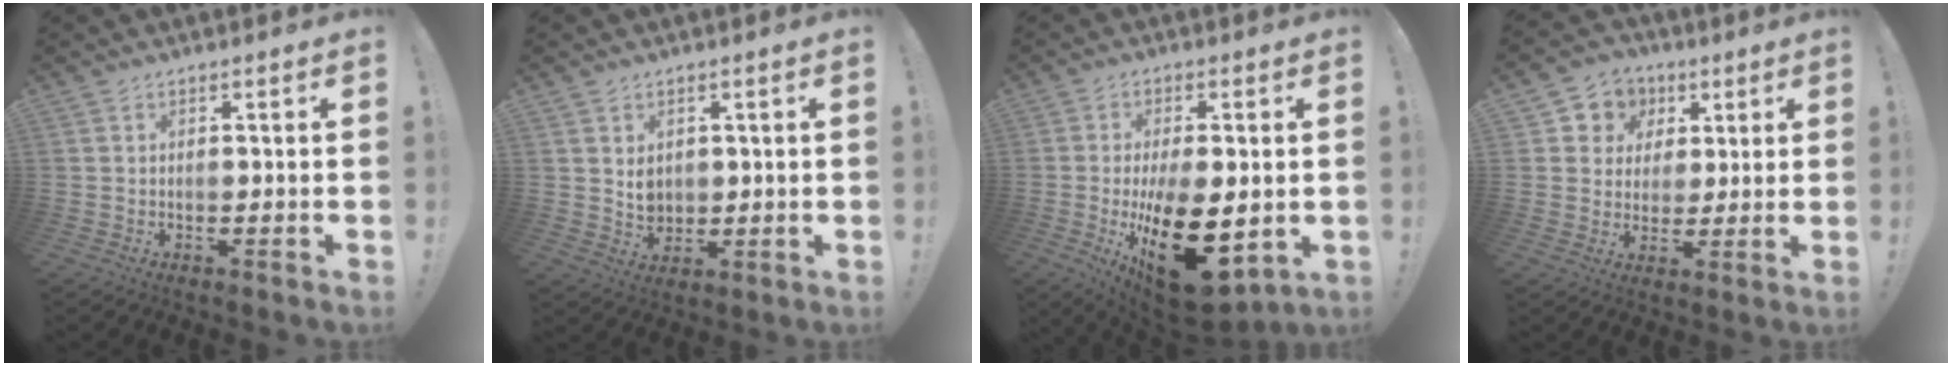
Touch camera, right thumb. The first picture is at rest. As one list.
[{"total": 5.1, "force": [1.8, 4.5, 1.5], "torque": [-0.012, -0.013, 0.036]}, {"total": 21.8, "force": [-4.1, 10.8, 18.5], "torque": [-0.303, -0.002, -0.043]}, {"total": 7.7, "force": [1.9, 7.4, 1.5], "torque": [-0.022, -0.010, 0.042]}]